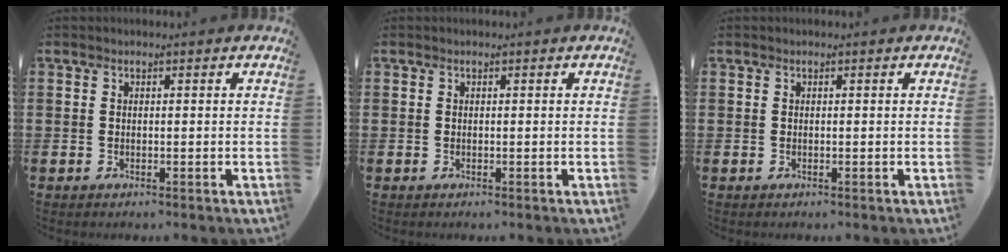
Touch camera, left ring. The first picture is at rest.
{"total": 0.0}
{"total": 0.0}